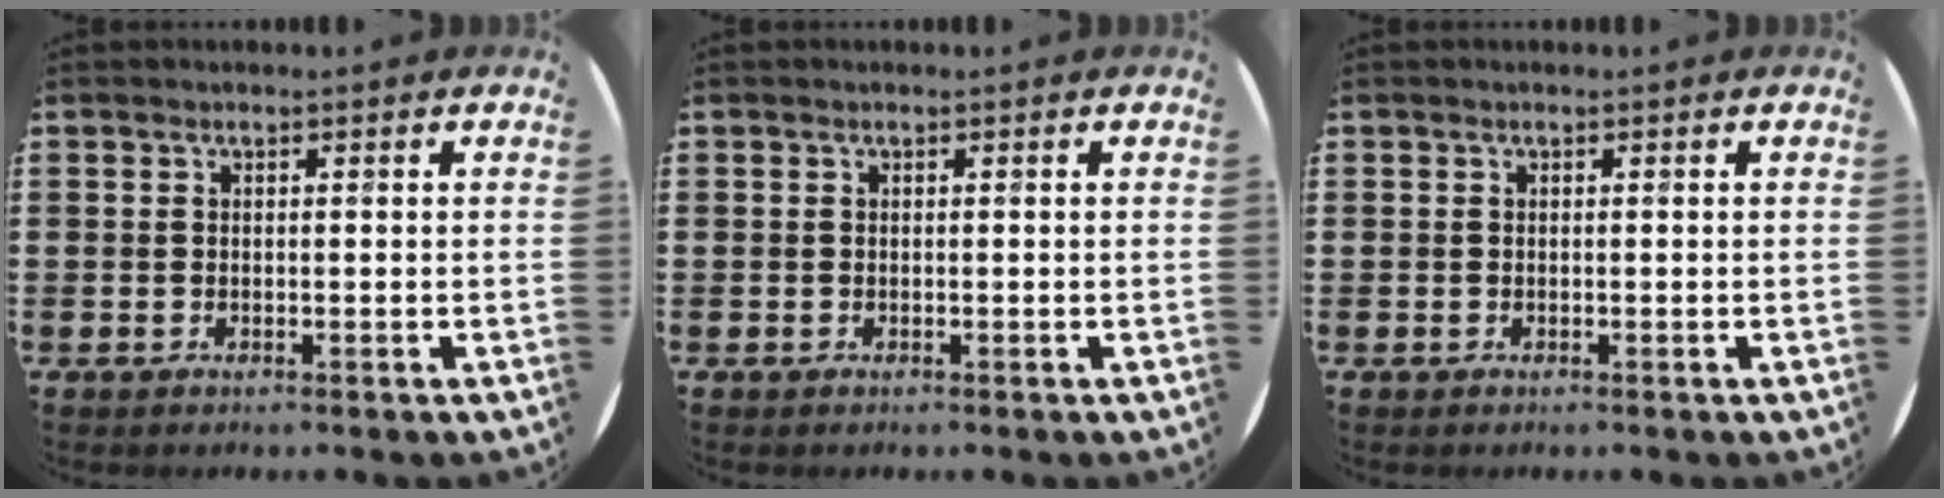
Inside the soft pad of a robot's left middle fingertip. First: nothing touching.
{"total": 0.0}
{"total": 0.0}